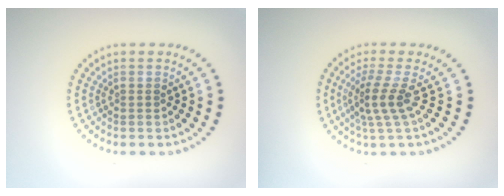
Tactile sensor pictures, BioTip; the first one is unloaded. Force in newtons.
{"total": 2.8, "press": 1.9, "slide": 2.1}